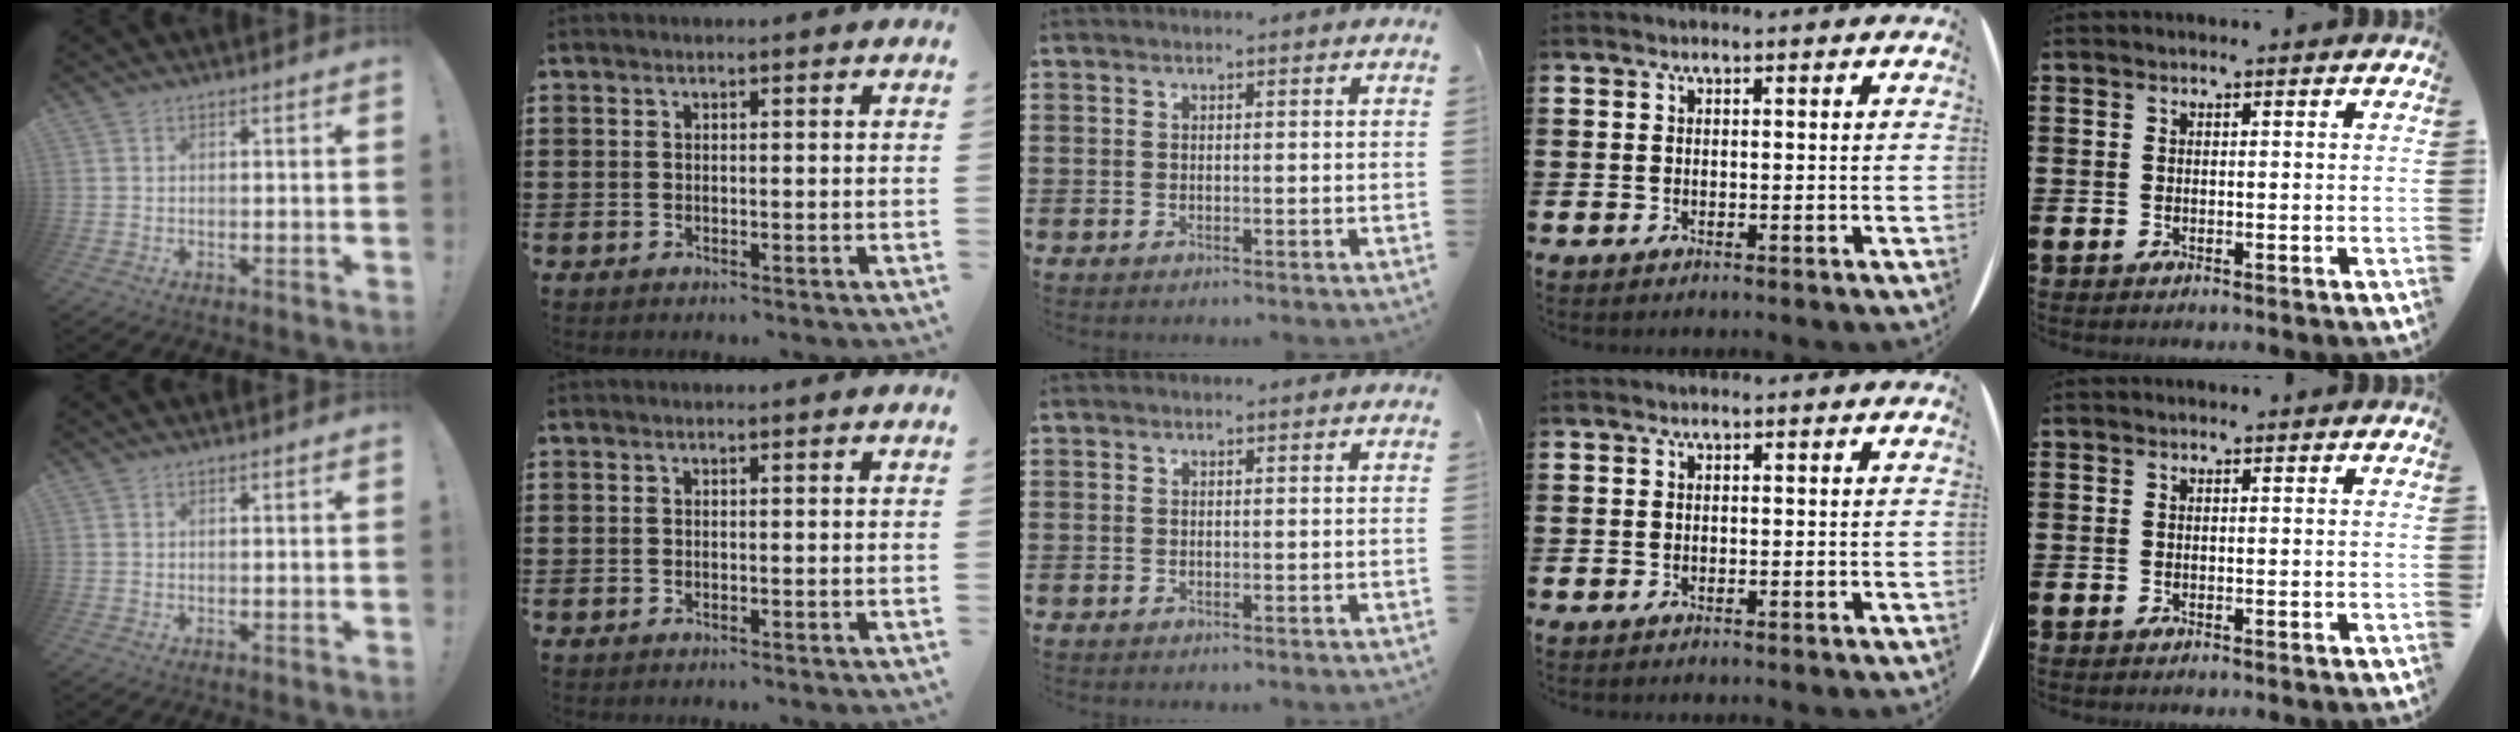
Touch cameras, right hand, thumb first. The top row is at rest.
{}